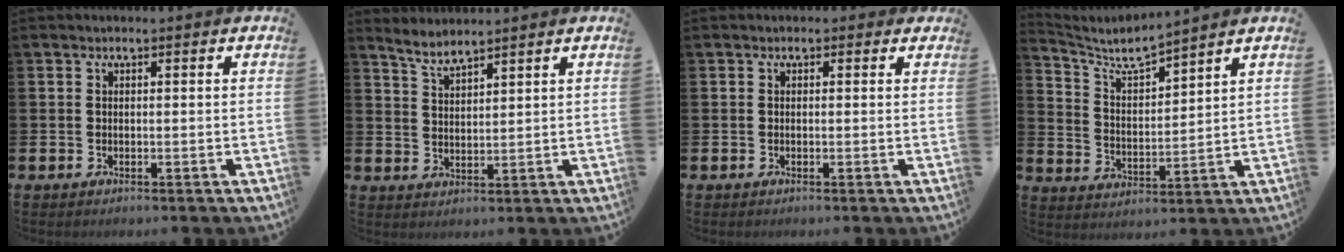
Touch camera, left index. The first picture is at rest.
{"total": 3.8, "force": [3.7, 0.0, 0.6], "torque": [-0.029, -0.014, 0.069]}
{"total": 0.7, "force": [-0.3, 0.6, 0.3], "torque": [-0.004, 0.006, -0.007]}
{"total": 5.3, "force": [4.9, 0.5, 1.8], "torque": [-0.061, -0.033, 0.082]}